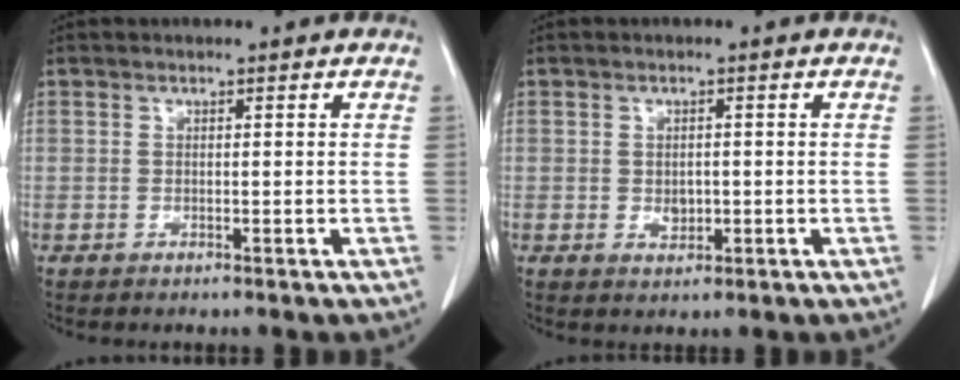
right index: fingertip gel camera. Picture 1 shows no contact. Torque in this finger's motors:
{"motor_torque": [0.31, 0.20, 0.00, 0.03]}